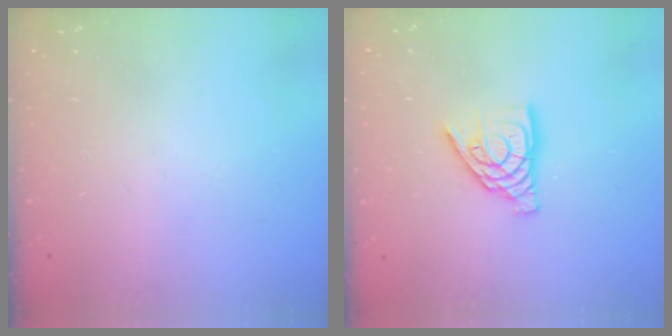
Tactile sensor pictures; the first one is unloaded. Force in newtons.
{"total": 10.8, "press": 10.8, "slide": 0.8}